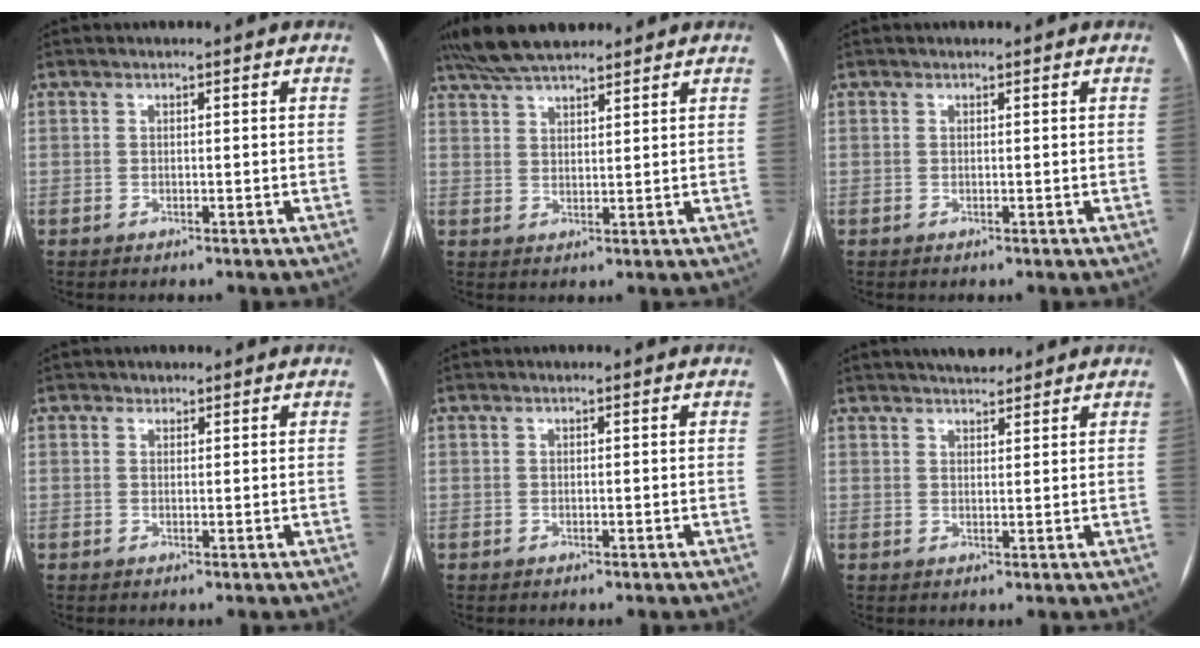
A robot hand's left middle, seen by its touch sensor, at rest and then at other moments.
{"total": 9.8, "force": [8.5, 2.2, 4.3], "torque": [-0.079, 0.033, 0.149]}
{"total": 0.0}
{"total": 0.8, "force": [0.6, 0.4, -0.1], "torque": [0.000, -0.006, 0.008]}
{"total": 0.0}
{"total": 4.6, "force": [4.2, 1.1, 1.6], "torque": [-0.026, 0.015, 0.065]}